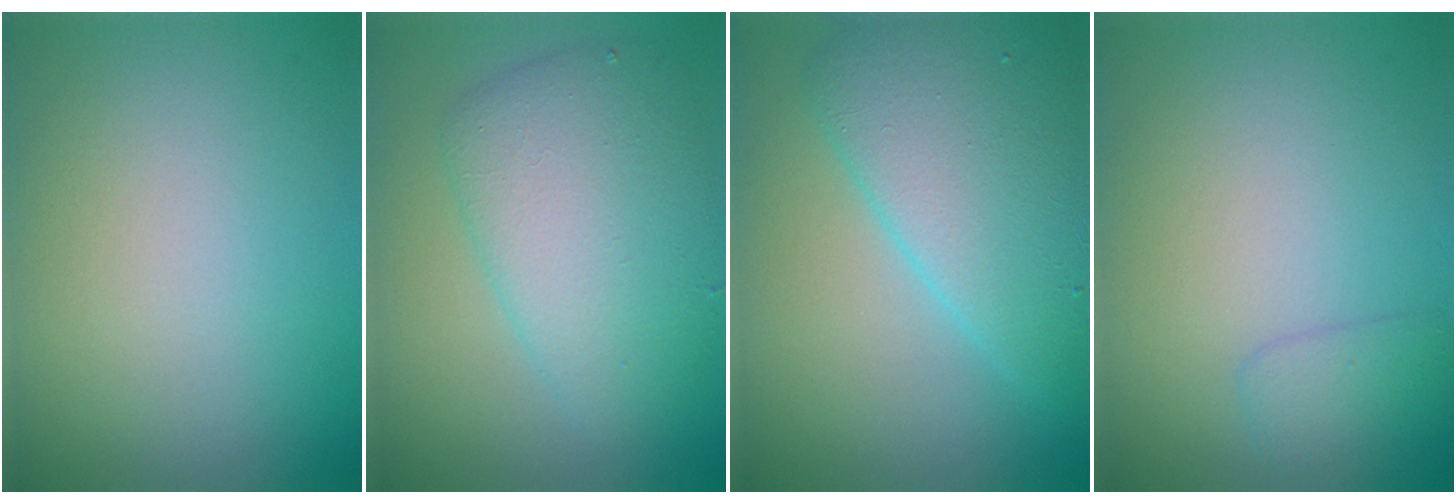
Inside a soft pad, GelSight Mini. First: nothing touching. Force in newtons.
{"total": 6.3, "press": 6.3, "slide": 0.1}
{"total": 7.2, "press": 7.2, "slide": 0.3}
{"total": 1.6, "press": 1.6, "slide": 0.1}